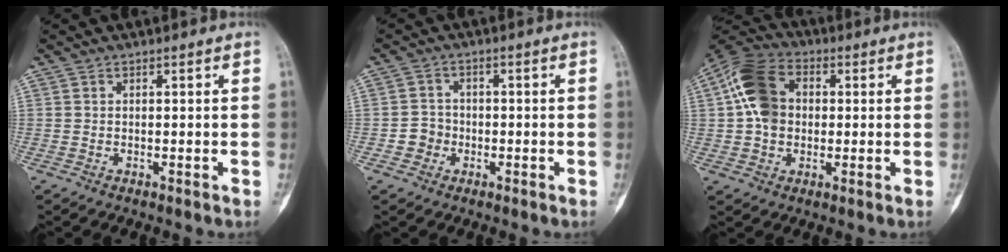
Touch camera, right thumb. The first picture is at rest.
{"total": 3.3, "force": [-1.1, 3.0, 0.7], "torque": [0.008, 0.011, -0.025]}
{"total": 11.8, "force": [1.1, 8.9, 7.7], "torque": [-0.134, 0.023, 0.009]}